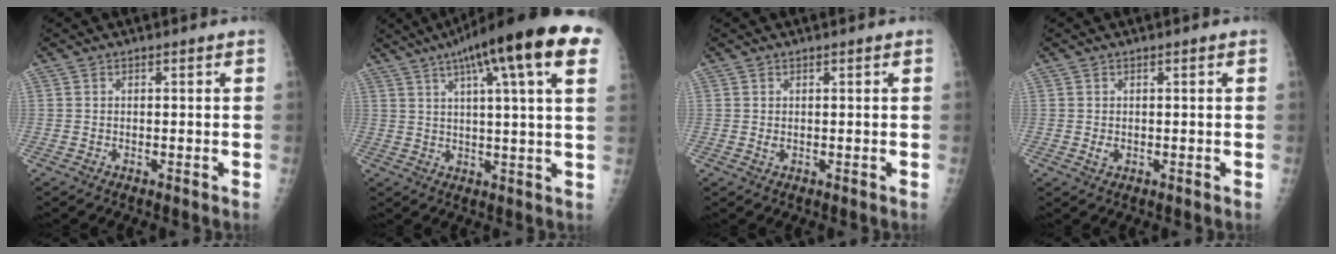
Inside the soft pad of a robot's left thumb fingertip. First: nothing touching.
{"total": 21.6, "force": [11.0, 3.5, 18.3], "torque": [-0.275, 0.008, 0.144]}
{"total": 1.0, "force": [0.2, 0.5, 0.9], "torque": [-0.015, 0.003, 0.009]}
{"total": 1.2, "force": [0.0, 0.9, 0.9], "torque": [-0.009, -0.001, 0.003]}